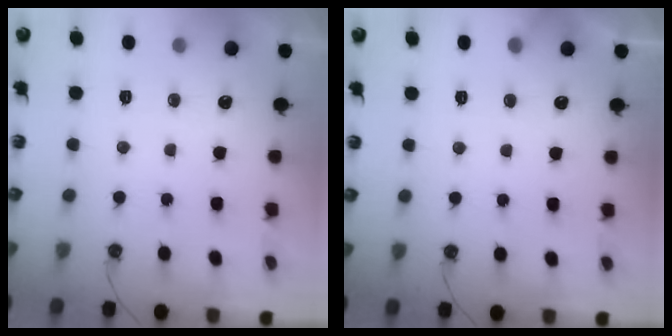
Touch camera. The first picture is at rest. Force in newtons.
{"total": 2.9, "press": 2.9, "slide": 0.2}